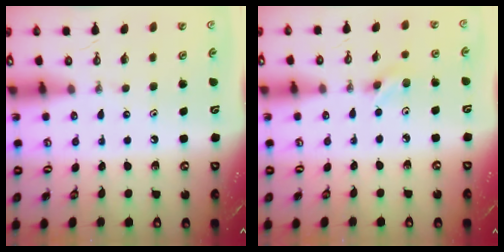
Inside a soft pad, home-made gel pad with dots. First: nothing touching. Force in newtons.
{"total": 3.9, "press": 3.7, "slide": 1.3}